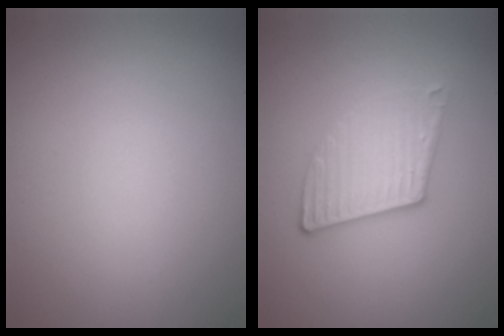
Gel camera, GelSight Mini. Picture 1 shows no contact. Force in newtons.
{"total": 3.4, "press": 3.0, "slide": 1.5}